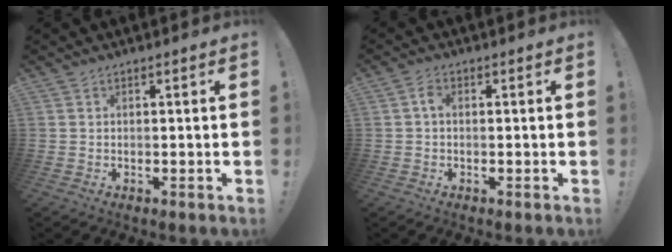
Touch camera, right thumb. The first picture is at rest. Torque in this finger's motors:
{"motor_torque": [-0.17, -0.18, -0.31, 0.22, 0.00]}